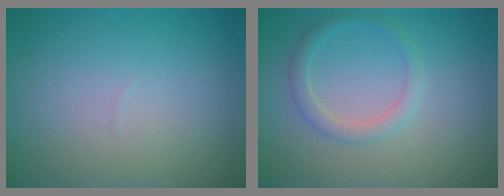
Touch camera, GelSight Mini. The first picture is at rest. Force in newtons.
{"total": 1.9, "press": 1.9, "slide": 0.1}